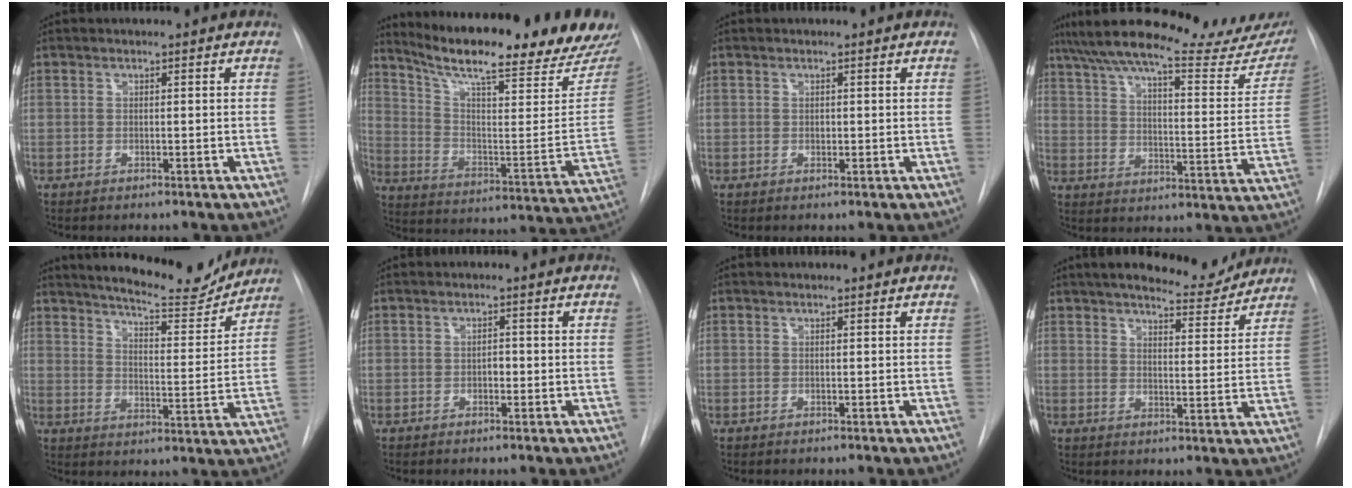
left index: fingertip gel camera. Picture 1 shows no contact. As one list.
[{"total": 26.3, "force": [22.5, 1.6, 13.5], "torque": [-0.217, -0.080, 0.309]}, {"total": 0.5, "force": [0.0, 0.4, 0.3], "torque": [-0.003, 0.001, 0.001]}, {"total": 26.8, "force": [23.2, 4.5, 12.6], "torque": [-0.198, -0.034, 0.300]}, {"total": 14.7, "force": [13.8, 2.0, 4.8], "torque": [-0.071, -0.028, 0.186]}, {"total": 1.3, "force": [-0.3, 0.8, 0.9], "torque": [-0.012, 0.003, -0.006]}, {"total": 0.0}, {"total": 10.5, "force": [9.6, 2.1, 3.5], "torque": [-0.043, -0.010, 0.125]}]